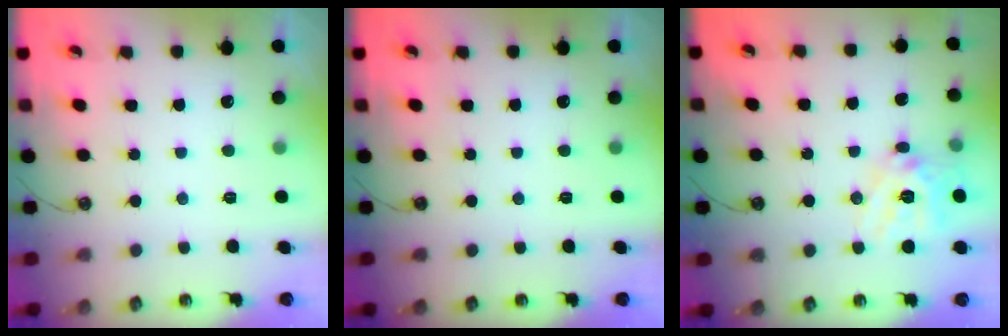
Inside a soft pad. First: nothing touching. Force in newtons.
{"total": 0.0}
{"total": 14.3, "press": 14.2, "slide": 1.9}